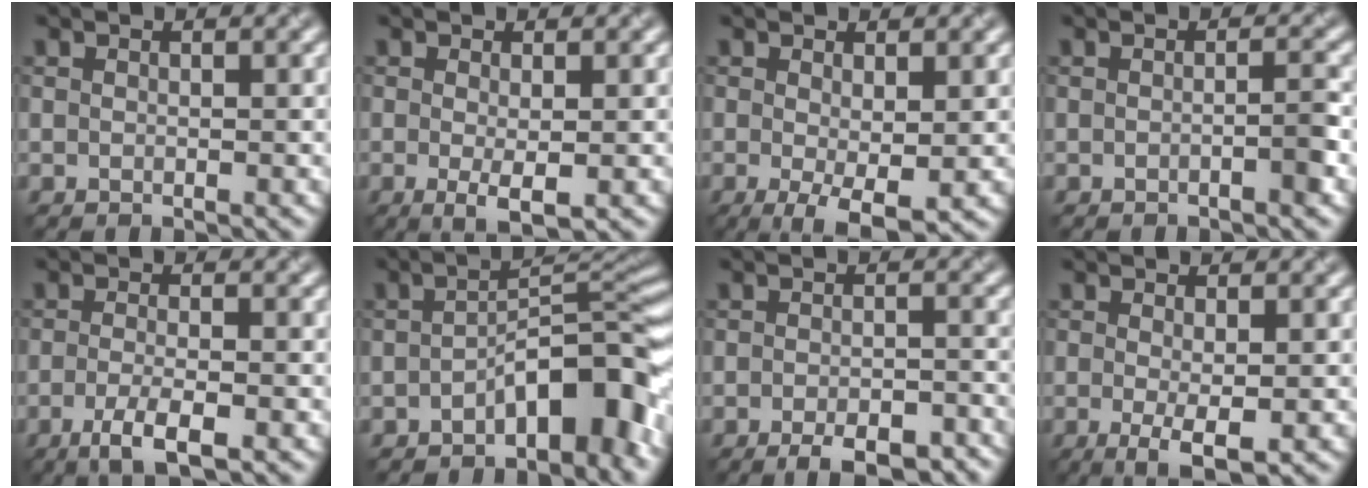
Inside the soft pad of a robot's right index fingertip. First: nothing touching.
{"total": 1.9, "force": [-0.7, 0.1, 1.8], "torque": [-0.037, -0.003, 0.001]}
{"total": 3.6, "force": [-1.0, 0.8, 3.4], "torque": [-0.065, -0.006, -0.006]}
{"total": 1.9, "force": [-0.9, 0.4, 1.6], "torque": [-0.013, 0.004, -0.012]}
{"total": 3.4, "force": [-2.1, 0.6, 2.6], "torque": [-0.051, 0.005, -0.033]}
{"total": 7.3, "force": [-4.1, 2.0, 5.6], "torque": [-0.075, 0.025, -0.063]}
{"total": 4.9, "force": [-3.7, 1.1, 3.1], "torque": [-0.046, 0.005, -0.042]}
{"total": 2.7, "force": [-1.0, 0.3, 2.5], "torque": [-0.051, -0.005, -0.005]}